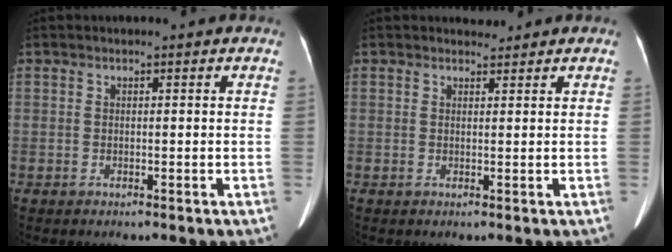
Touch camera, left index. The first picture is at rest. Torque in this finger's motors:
{"motor_torque": [-0.02, -0.03, -0.20, -0.06]}